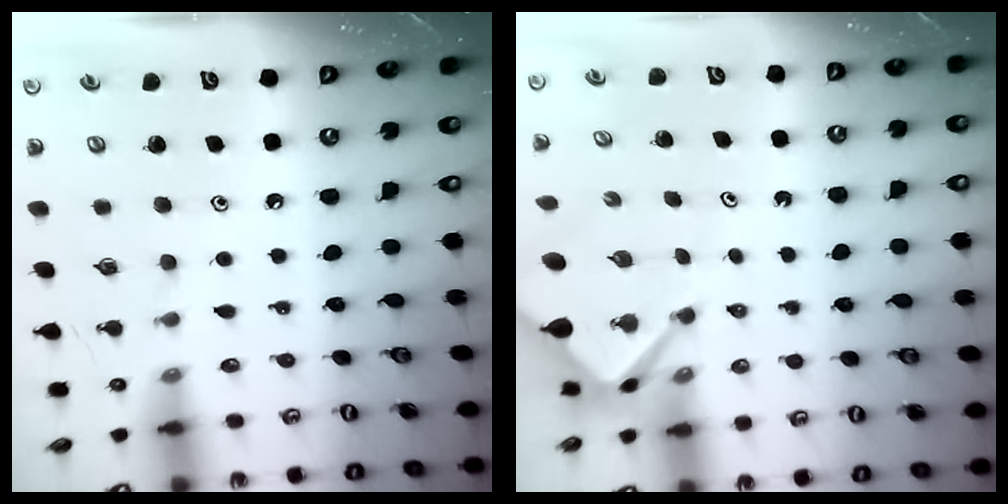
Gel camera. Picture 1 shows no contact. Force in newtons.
{"total": 2.7, "press": 2.7, "slide": 0.3}